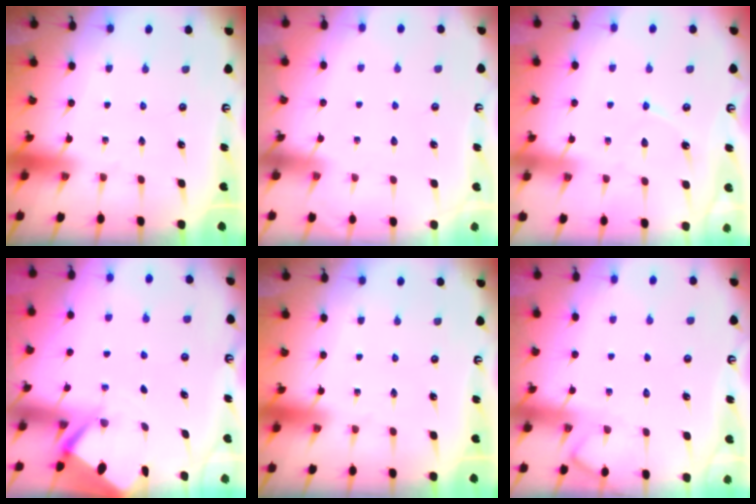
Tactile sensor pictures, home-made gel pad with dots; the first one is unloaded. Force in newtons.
{"total": 1.0, "press": 1.0, "slide": 0.0}
{"total": 4.0, "press": 4.0, "slide": 0.4}
{"total": 3.0, "press": 3.0, "slide": 0.3}
{"total": 0.0}
{"total": 5.5, "press": 5.5, "slide": 0.6}